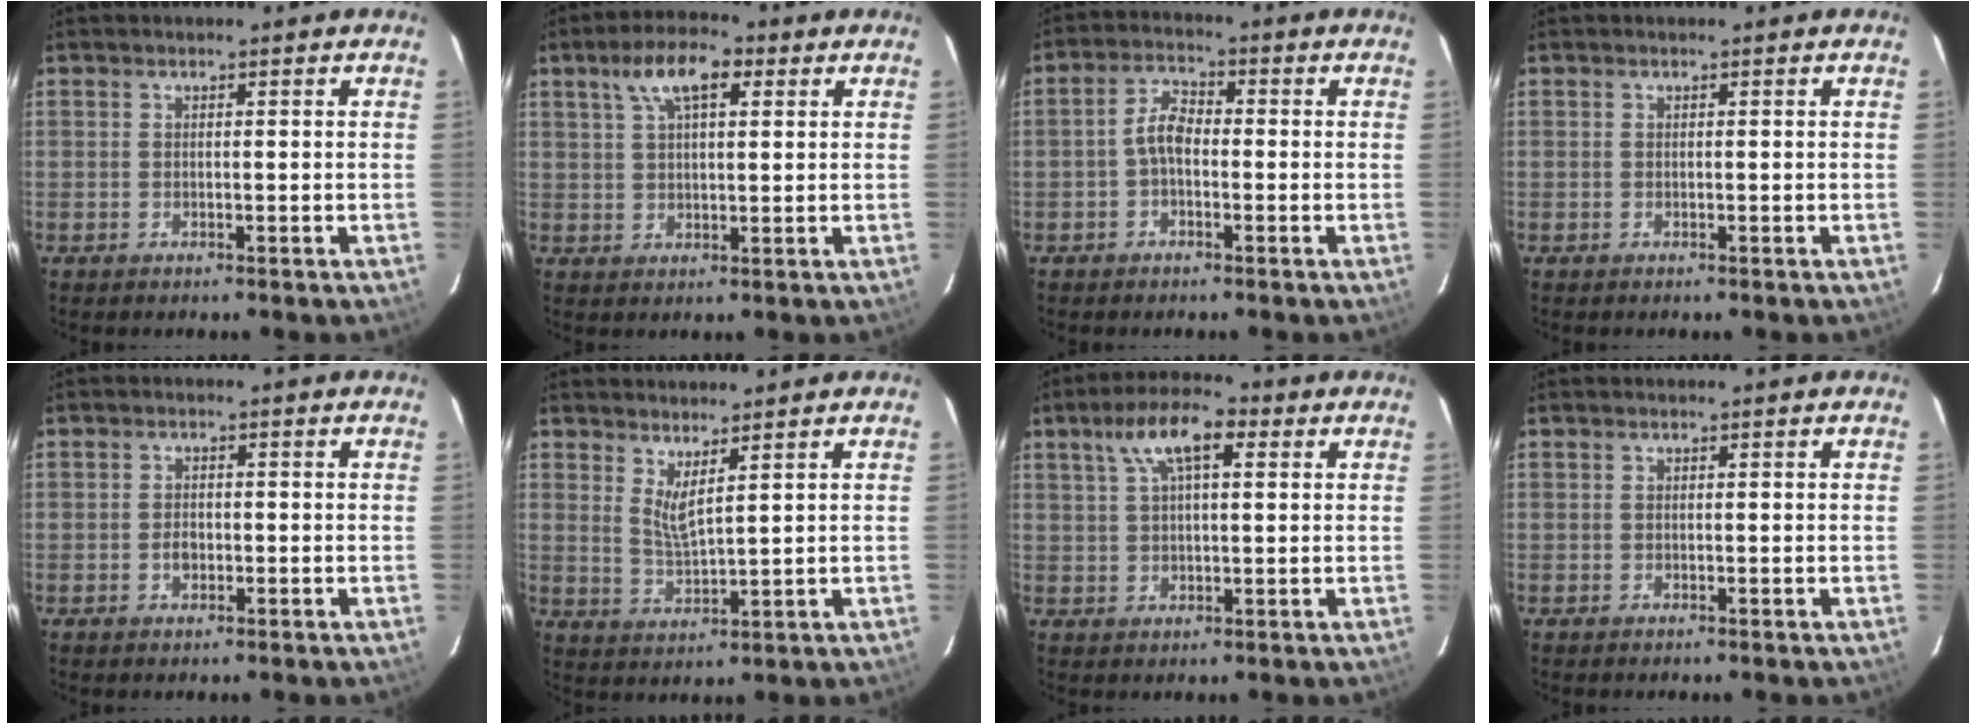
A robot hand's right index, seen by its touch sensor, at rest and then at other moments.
{"total": 8.0, "force": [3.7, 3.3, 6.3], "torque": [-0.118, 0.023, 0.064]}
{"total": 4.2, "force": [-0.9, 2.4, 3.4], "torque": [-0.068, 0.016, -0.018]}
{"total": 0.0}
{"total": 2.0, "force": [-0.6, 1.6, 1.2], "torque": [-0.021, 0.003, -0.010]}
{"total": 4.2, "force": [3.0, 0.3, 3.0], "torque": [-0.057, -0.015, 0.053]}
{"total": 9.1, "force": [4.0, 3.4, 7.5], "torque": [-0.140, 0.026, 0.068]}
{"total": 0.0}